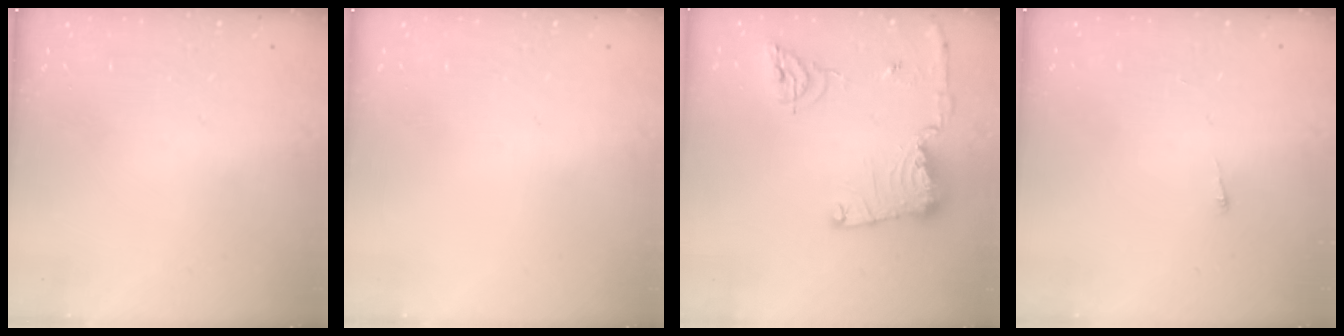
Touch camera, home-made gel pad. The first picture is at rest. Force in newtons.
{"total": 0.0}
{"total": 14.9, "press": 14.8, "slide": 1.6}
{"total": 2.6, "press": 2.5, "slide": 0.3}